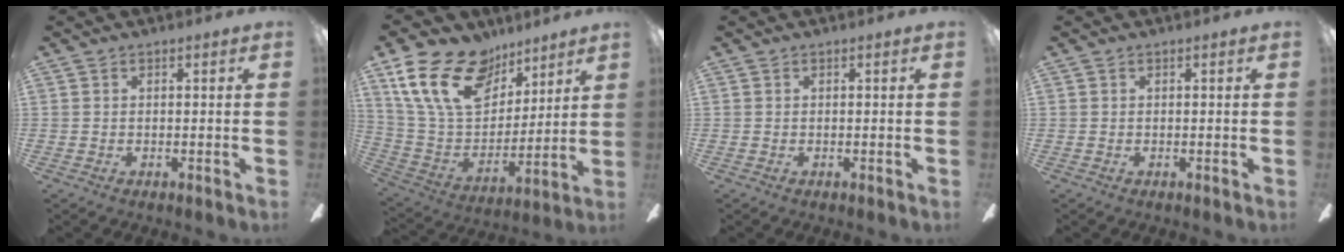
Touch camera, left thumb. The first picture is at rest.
{"total": 22.5, "force": [13.2, 13.8, 12.0], "torque": [-0.237, -0.060, 0.243]}
{"total": 0.0}
{"total": 0.0}